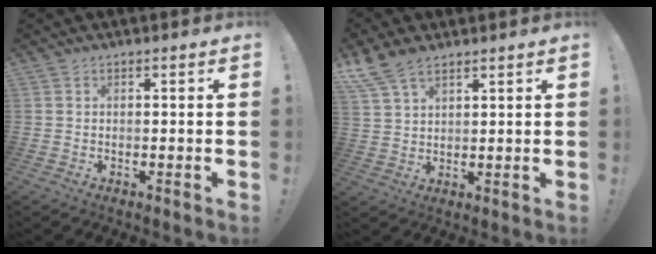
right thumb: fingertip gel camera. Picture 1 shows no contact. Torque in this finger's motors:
{"motor_torque": [0.11, 0.15, 0.48, 0.26, 0.02]}